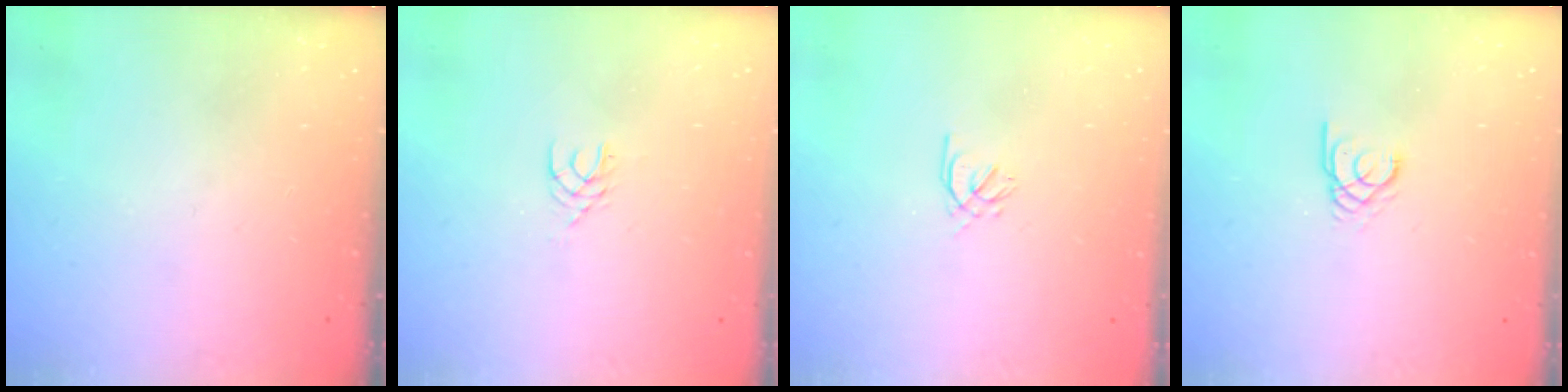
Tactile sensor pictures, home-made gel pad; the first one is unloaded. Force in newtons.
{"total": 2.9, "press": 2.9, "slide": 0.4}
{"total": 0.9, "press": 0.8, "slide": 0.4}
{"total": 1.8, "press": 1.8, "slide": 0.2}